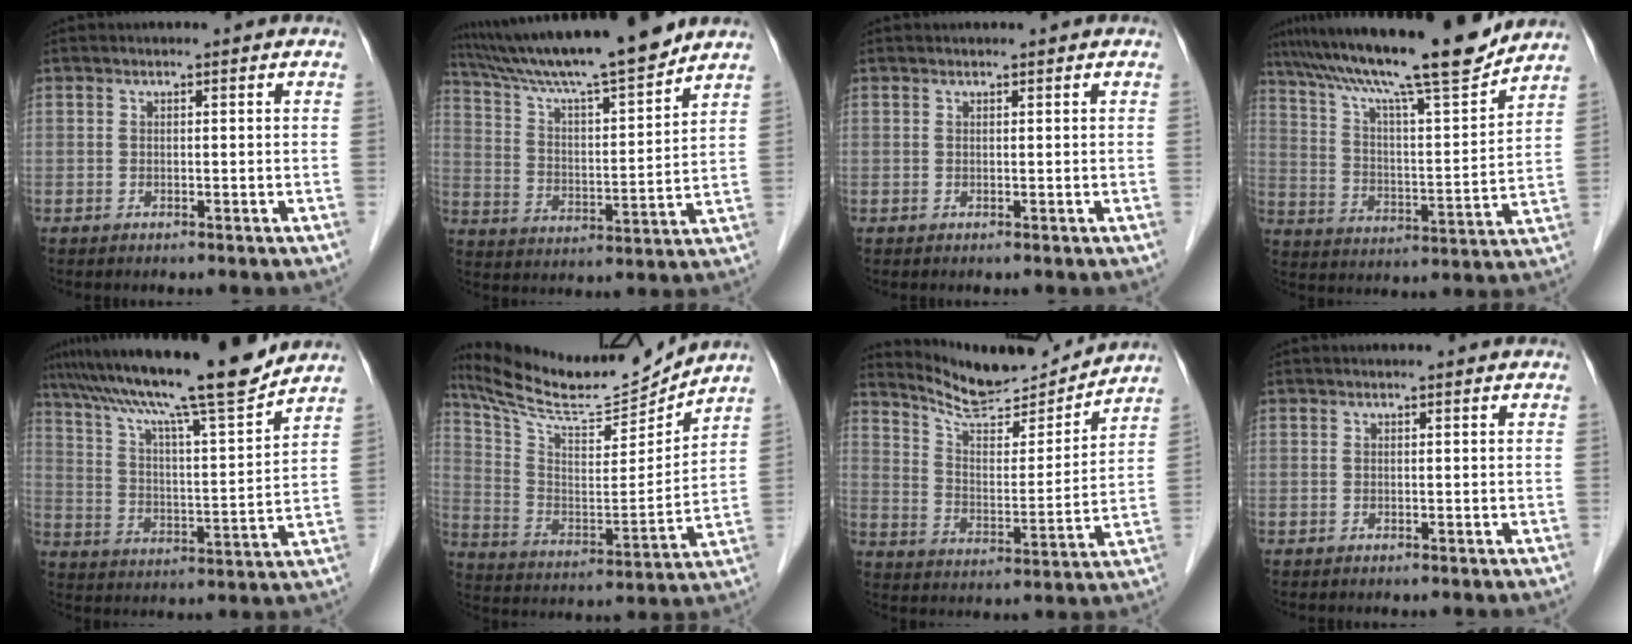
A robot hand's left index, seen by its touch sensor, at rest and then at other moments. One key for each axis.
{"total": 18.0, "fx": 15.8, "fy": 0.0, "fz": 8.7, "tx": -0.151, "ty": 0.006, "tz": 0.260}
{"total": 0.6, "fx": 0.6, "fy": -0.1, "fz": 0.0, "tx": -0.006, "ty": 0.005, "tz": 0.011}
{"total": 20.5, "fx": 17.3, "fy": 0.8, "fz": 11.0, "tx": -0.186, "ty": 0.006, "tz": 0.272}
{"total": 19.0, "fx": 16.1, "fy": -0.2, "fz": 10.1, "tx": -0.170, "ty": 0.002, "tz": 0.253}
{"total": 17.7, "fx": 16.6, "fy": 1.3, "fz": 6.0, "tx": -0.122, "ty": -0.020, "tz": 0.279}
{"total": 14.0, "fx": 13.6, "fy": 0.9, "fz": 3.2, "tx": -0.059, "ty": -0.011, "tz": 0.218}
{"total": 0.5, "fx": 0.5, "fy": 0.0, "fz": 0.1, "tx": -0.004, "ty": 0.007, "tz": 0.008}